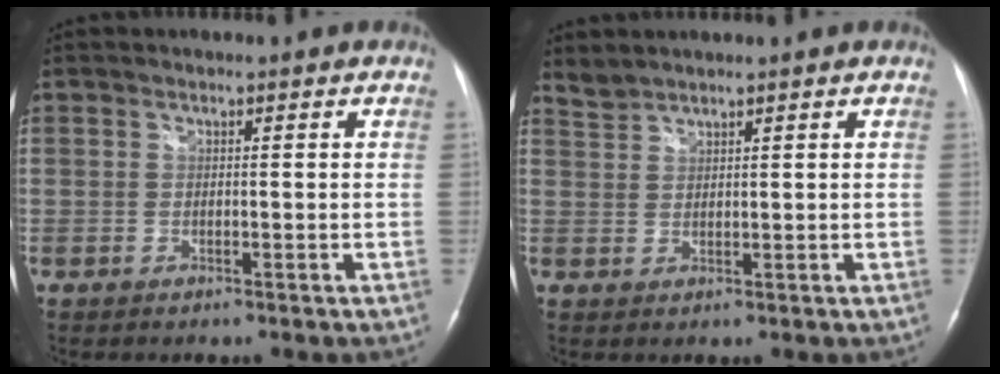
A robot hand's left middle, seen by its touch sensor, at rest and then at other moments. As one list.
[{"total": 2.1, "force": [2.1, 0.0, -0.2], "torque": [-0.005, 0.010, 0.049]}]